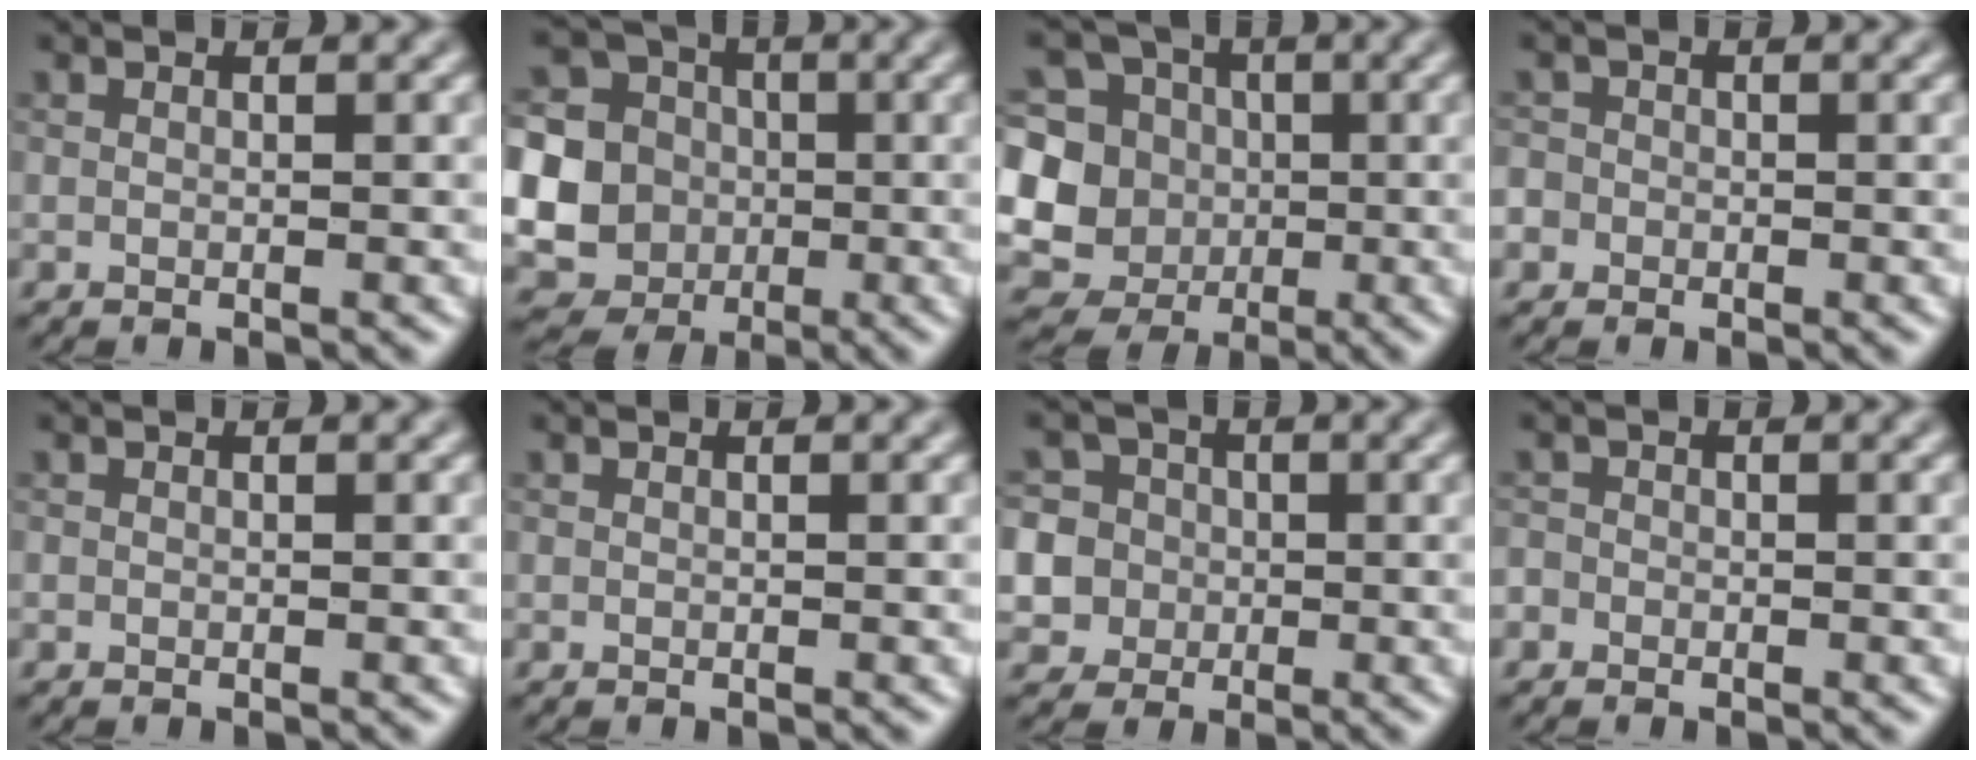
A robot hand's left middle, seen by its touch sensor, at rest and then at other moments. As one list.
[{"total": 13.7, "force": [-1.6, 13.0, 3.9], "torque": [-0.135, 0.004, -0.051]}, {"total": 10.9, "force": [0.4, 10.3, 3.4], "torque": [-0.103, 0.036, -0.016]}, {"total": 2.0, "force": [-0.7, 1.8, 0.4], "torque": [0.004, 0.008, -0.022]}, {"total": 0.0}, {"total": 0.0}, {"total": 9.1, "force": [0.3, 8.7, 2.6], "torque": [-0.067, 0.022, -0.010]}, {"total": 0.9, "force": [-0.5, 0.7, 0.0], "torque": [0.006, -0.002, -0.010]}]